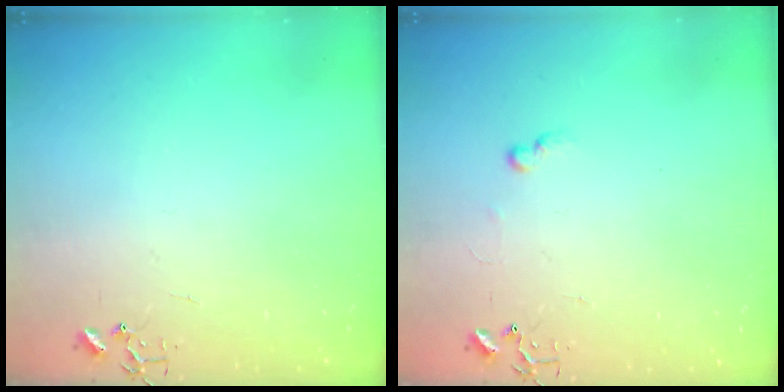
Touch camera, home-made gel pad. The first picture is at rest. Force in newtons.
{"total": 5.4, "press": 5.4, "slide": 0.6}